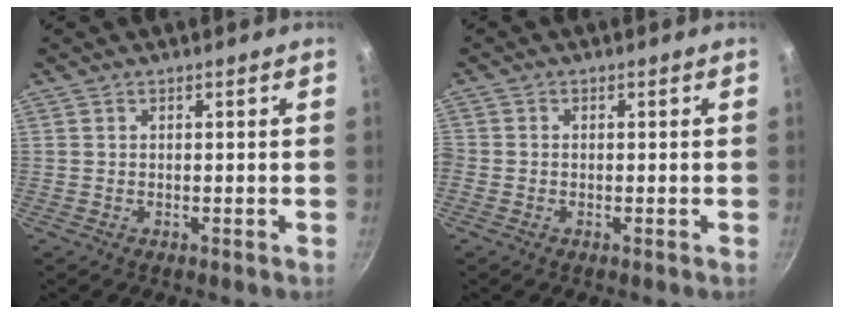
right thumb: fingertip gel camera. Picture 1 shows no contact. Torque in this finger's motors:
{"motor_torque": [-0.13, -0.10, 0.55, 0.43, 0.11]}